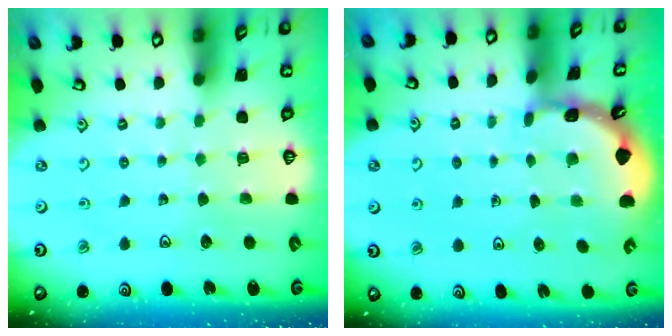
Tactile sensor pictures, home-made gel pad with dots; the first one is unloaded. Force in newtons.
{"total": 1.7, "press": 1.6, "slide": 0.1}